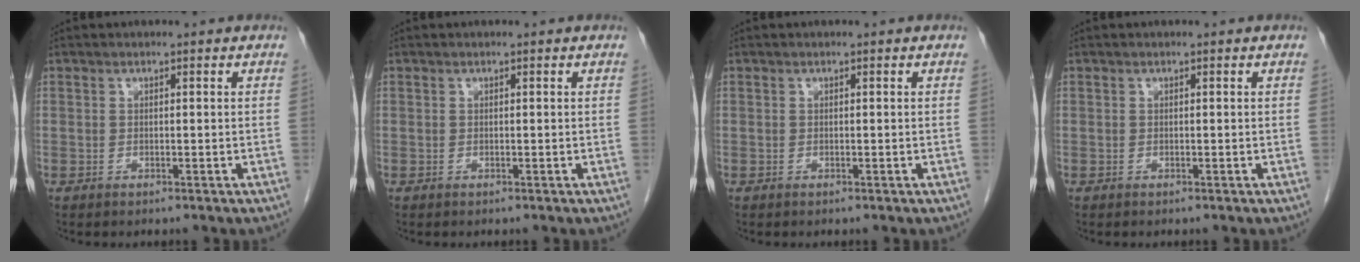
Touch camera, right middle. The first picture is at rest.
{"total": 0.0}
{"total": 0.0}
{"total": 0.0}